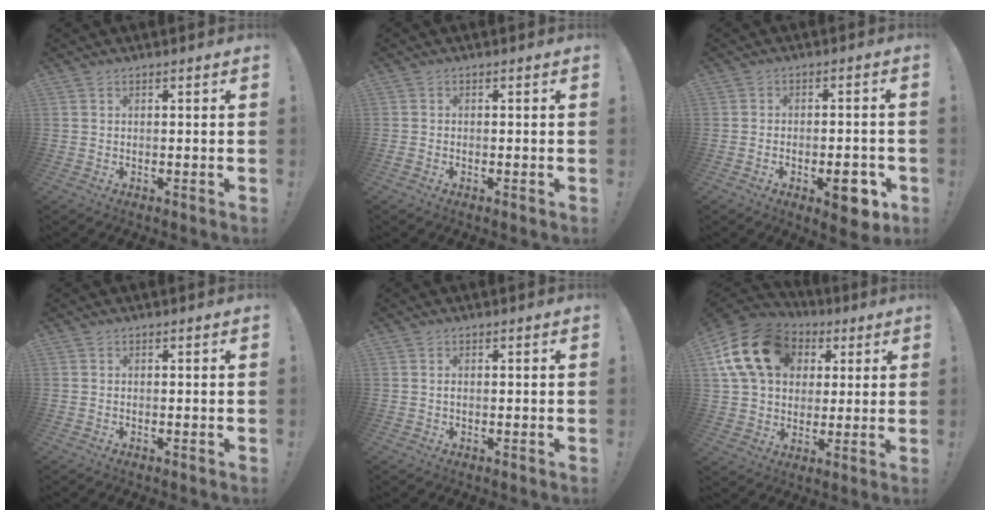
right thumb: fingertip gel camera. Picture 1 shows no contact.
{"total": 1.0, "force": [-0.8, 0.3, 0.5], "torque": [-0.014, 0.004, -0.012]}
{"total": 8.2, "force": [-3.8, 3.8, 6.1], "torque": [-0.066, 0.016, -0.059]}
{"total": 0.0}
{"total": 0.6, "force": [0.0, 0.5, 0.3], "torque": [-0.015, 0.005, 0.001]}
{"total": 19.2, "force": [6.8, 14.3, 10.8], "torque": [-0.176, -0.017, 0.134]}